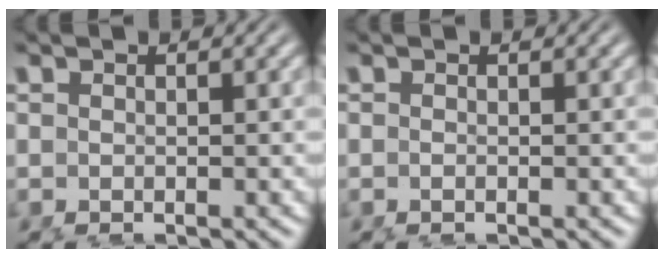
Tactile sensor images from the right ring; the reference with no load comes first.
{"total": 0.7, "force": [-0.3, 0.4, 0.5], "torque": [-0.015, 0.005, -0.011]}